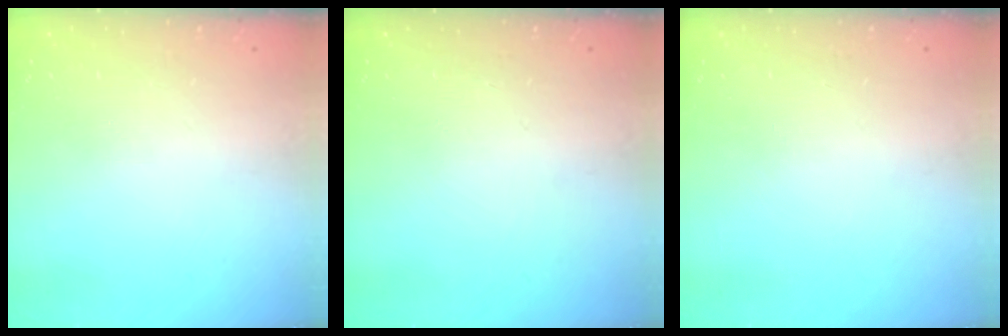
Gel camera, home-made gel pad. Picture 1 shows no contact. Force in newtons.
{"total": 0.0}
{"total": 0.0}